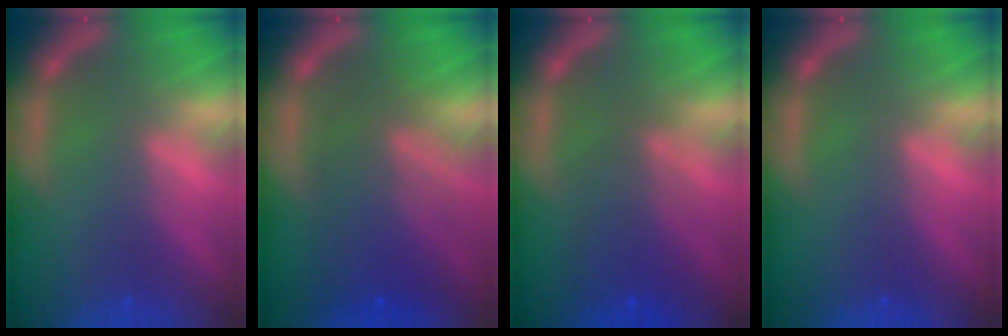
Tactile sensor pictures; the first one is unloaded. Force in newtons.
{"total": 7.5}
{"total": 4.5}
{"total": 0.0}